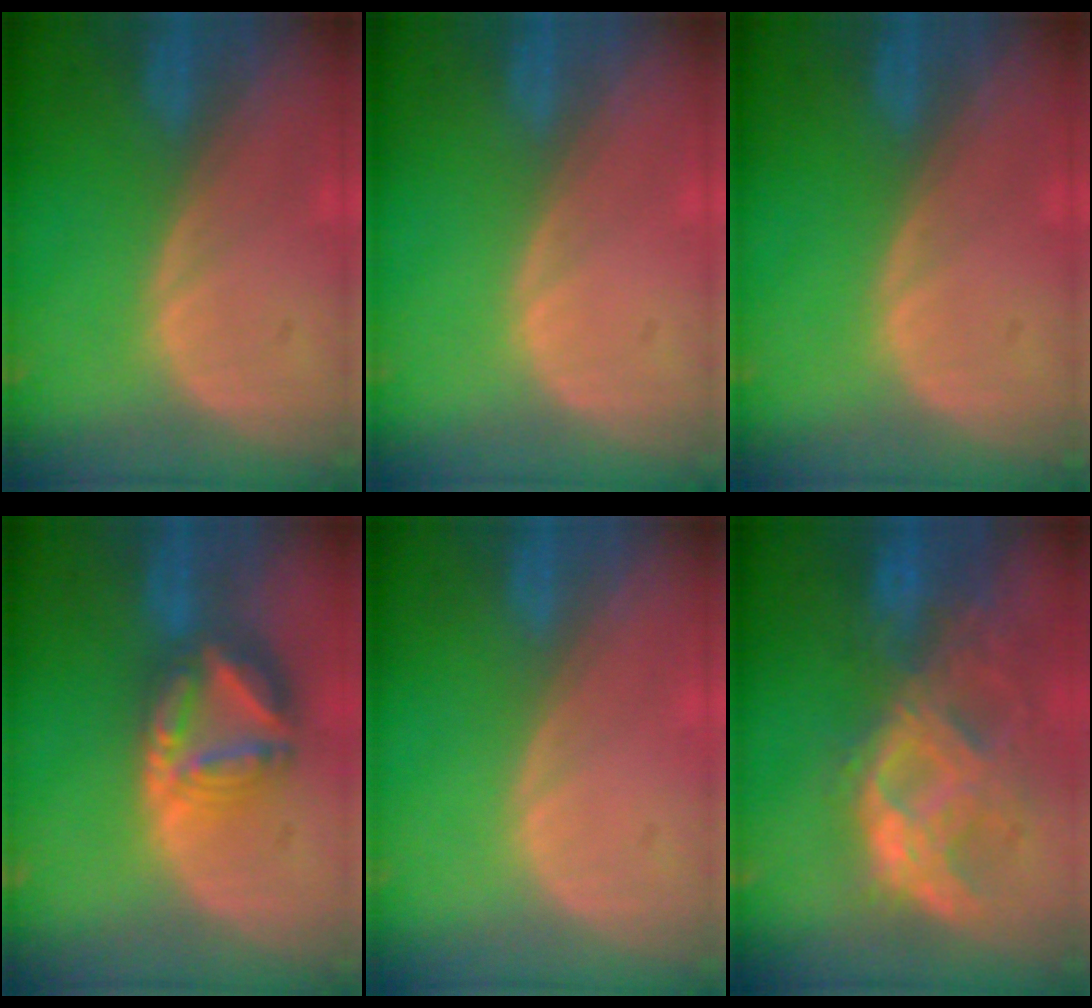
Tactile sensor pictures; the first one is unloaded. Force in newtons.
{"total": 0.0}
{"total": 0.0}
{"total": 8.4, "press": 7.3, "slide": 4.1}
{"total": 0.0}
{"total": 10.6, "press": 9.2, "slide": 5.3}